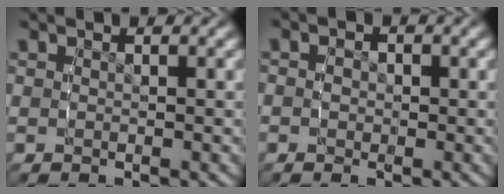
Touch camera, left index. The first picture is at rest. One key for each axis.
{"total": 1.7, "fx": -1.5, "fy": 0.7, "fz": 0.1, "tx": -0.003, "ty": -0.015, "tz": -0.021}